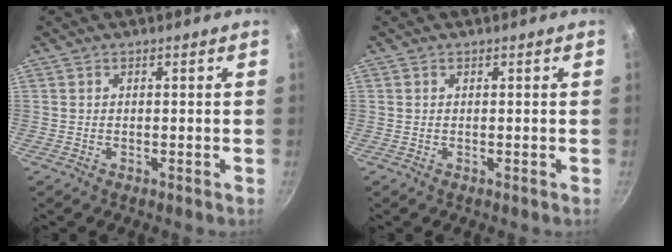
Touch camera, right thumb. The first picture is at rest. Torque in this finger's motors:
{"motor_torque": [0.44, 0.39, -0.22, 0.24, 0.06]}